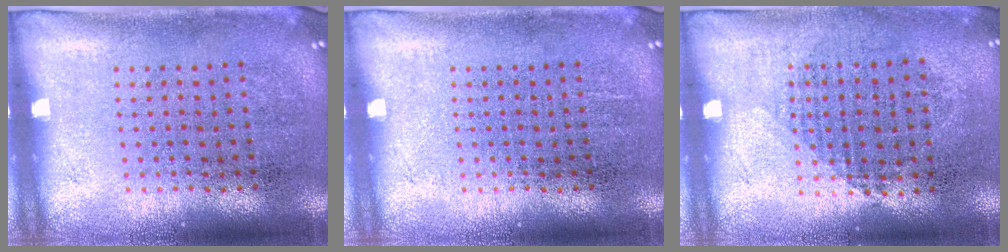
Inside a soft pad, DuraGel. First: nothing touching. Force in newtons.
{"total": 0.0}
{"total": 0.8, "press": 0.7, "slide": 0.4}